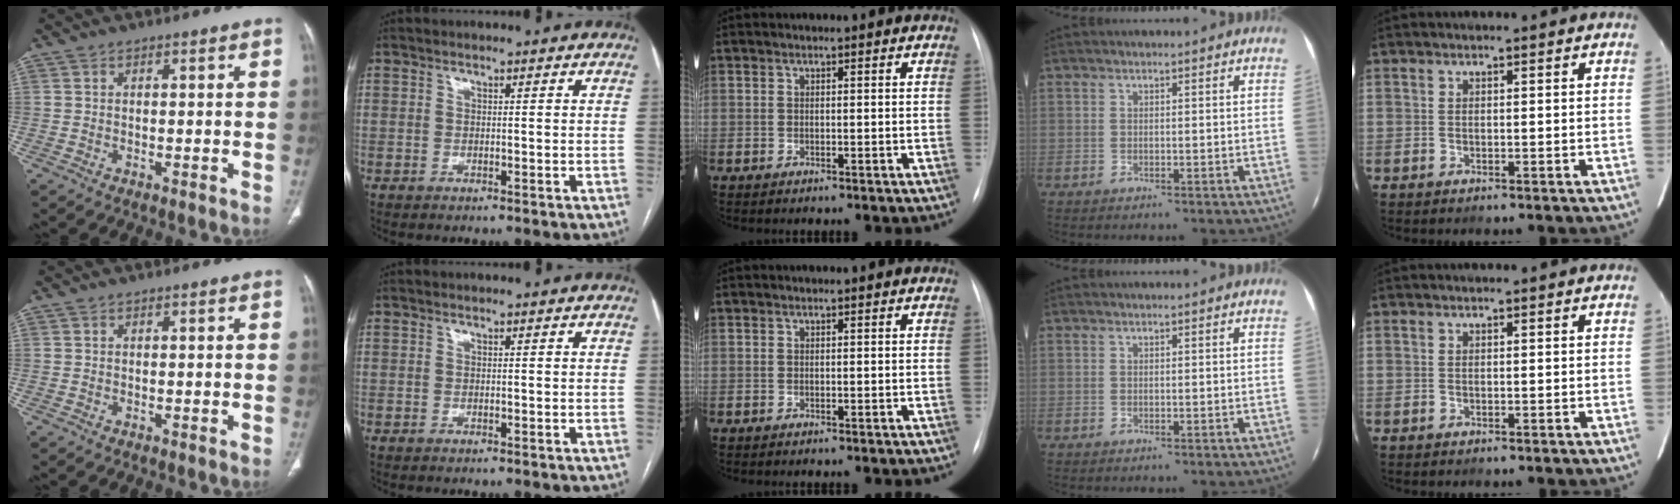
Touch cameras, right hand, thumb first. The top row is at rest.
{}